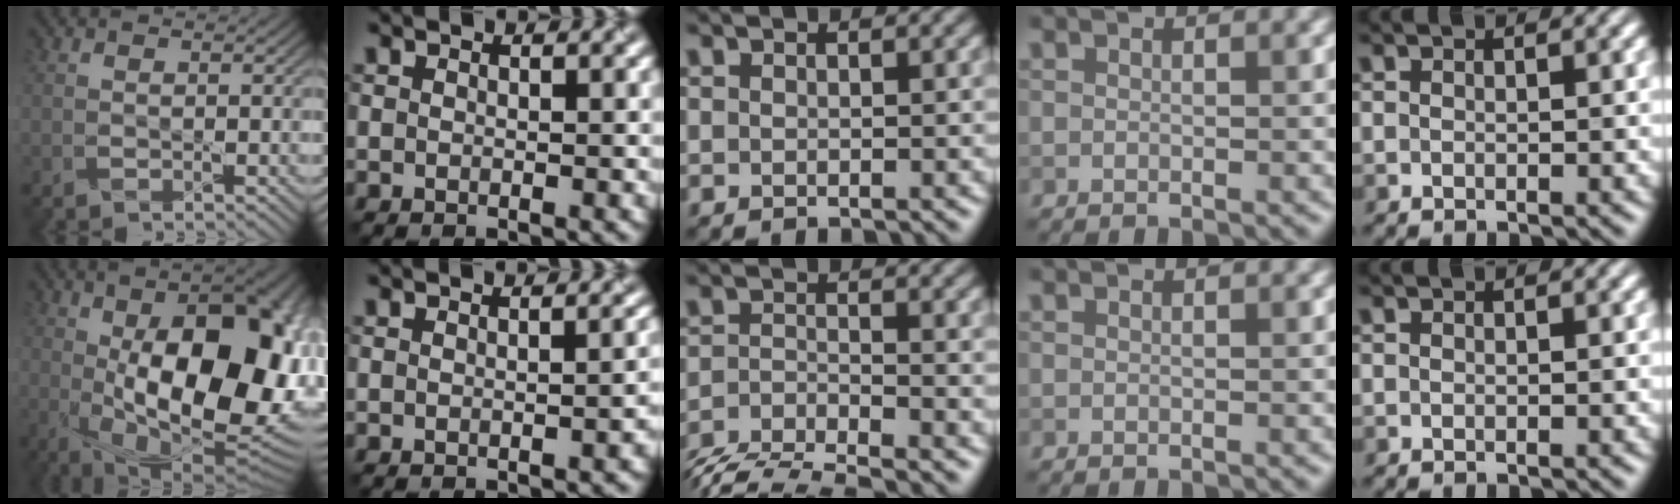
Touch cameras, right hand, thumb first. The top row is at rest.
{"thumb": {"total": 21.5, "force": [0.5, 10.7, 18.7], "torque": [-0.272, 0.001, -0.006]}, "index": {"total": 2.3, "force": [-0.5, 1.0, 1.9], "torque": [-0.013, 0.002, 0.000]}, "middle": {"total": 5.0, "force": [-4.7, 0.7, 1.6], "torque": [-0.034, -0.011, -0.091]}}